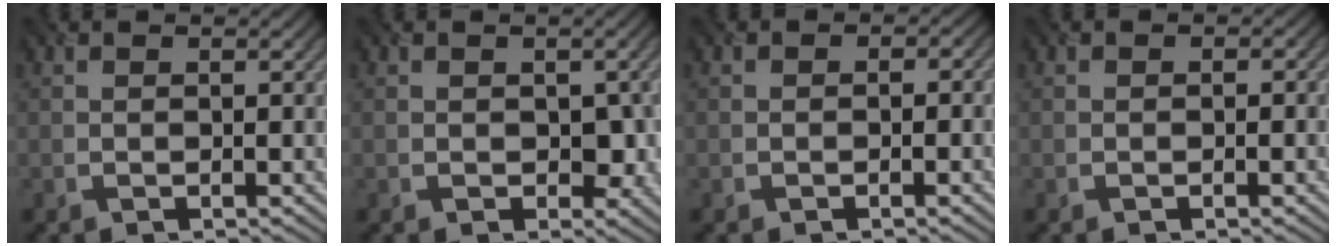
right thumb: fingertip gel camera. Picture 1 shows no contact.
{"total": 2.5, "force": [-0.3, 2.0, 1.5], "torque": [-0.026, -0.009, -0.005]}
{"total": 0.9, "force": [-0.4, 0.7, 0.2], "torque": [-0.001, -0.004, -0.009]}
{"total": 0.5, "force": [-0.2, 0.5, 0.1], "torque": [0.001, -0.005, -0.005]}